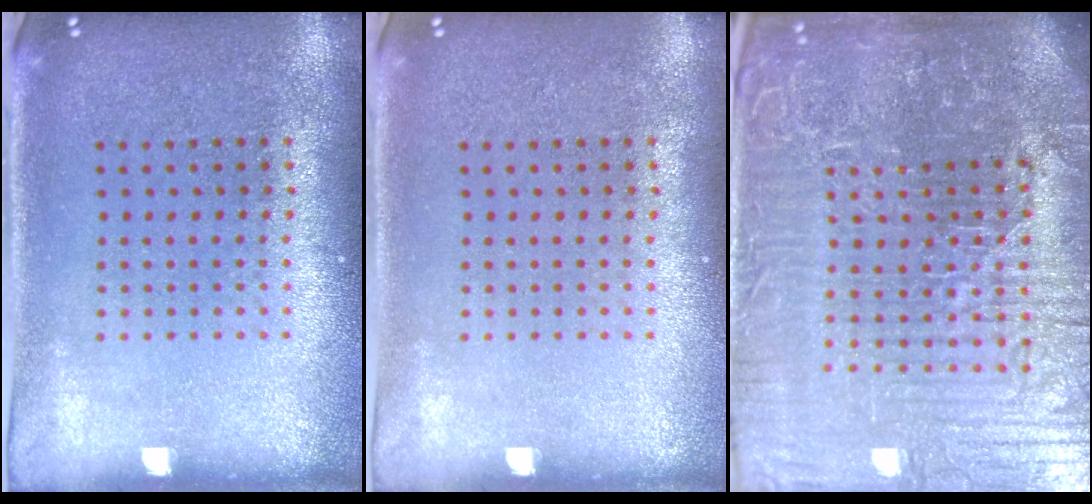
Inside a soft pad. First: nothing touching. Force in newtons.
{"total": 0.0}
{"total": 7.9, "press": 7.0, "slide": 3.7}